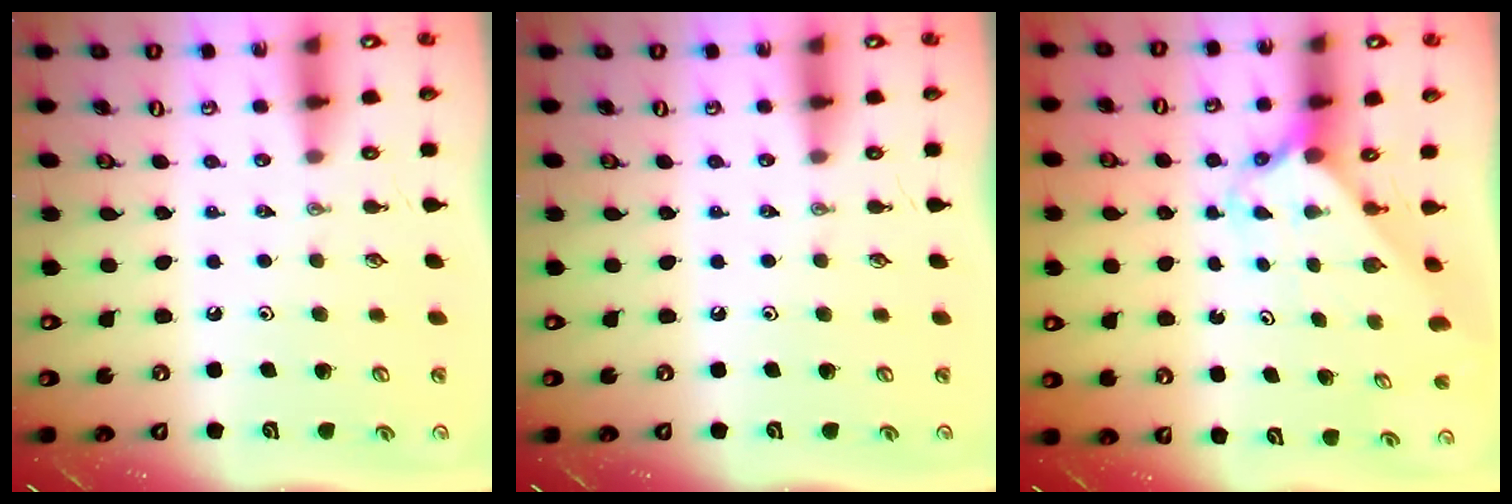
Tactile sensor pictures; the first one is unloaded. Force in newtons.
{"total": 0.0}
{"total": 2.4, "press": 2.4, "slide": 0.2}